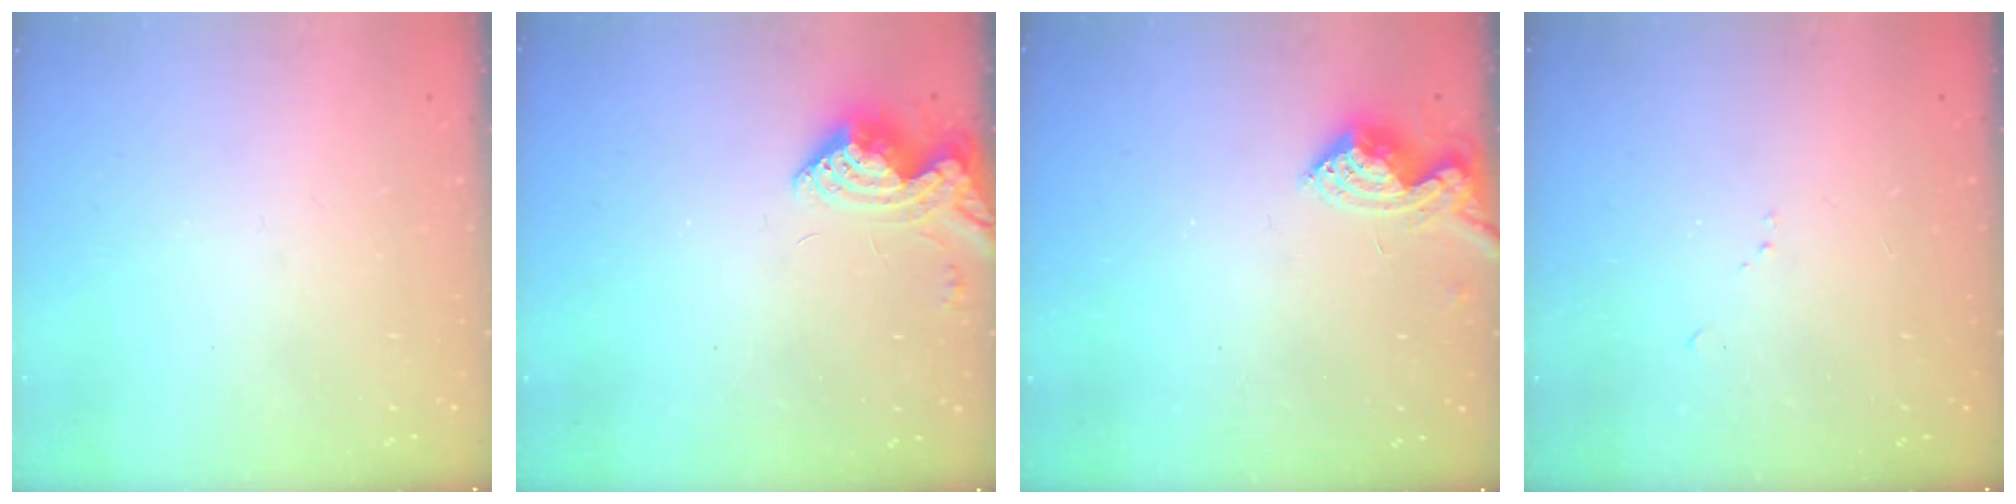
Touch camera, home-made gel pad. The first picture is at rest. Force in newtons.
{"total": 9.0, "press": 9.0, "slide": 0.3}
{"total": 8.3, "press": 8.3, "slide": 0.2}
{"total": 6.4, "press": 6.4, "slide": 0.8}